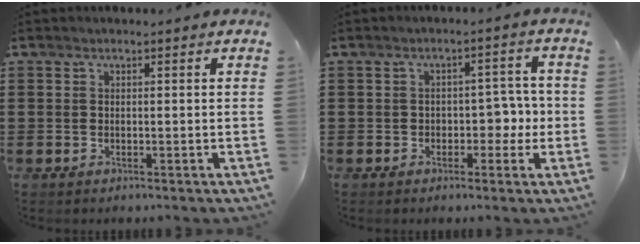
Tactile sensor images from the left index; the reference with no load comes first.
{"total": 4.0, "force": [-0.8, 2.9, 2.7], "torque": [-0.042, 0.001, -0.024]}